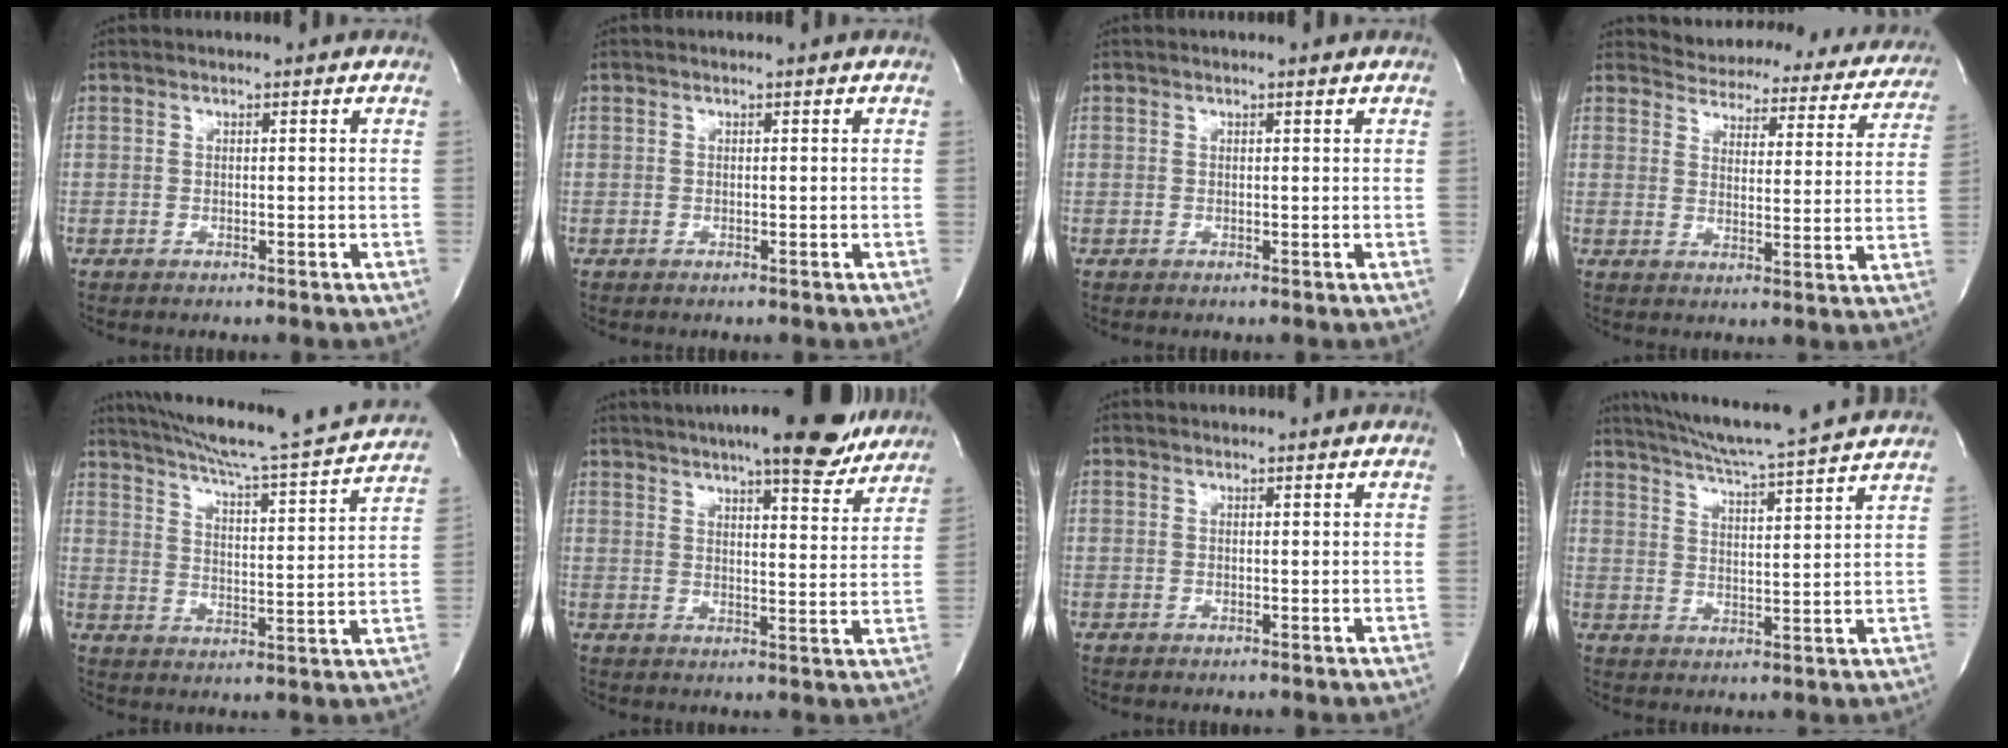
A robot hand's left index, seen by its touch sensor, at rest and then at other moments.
{"total": 0.0}
{"total": 0.0}
{"total": 22.0, "force": [20.7, 6.2, 4.3], "torque": [-0.054, -0.054, 0.233]}
{"total": 21.3, "force": [19.5, 0.2, 8.7], "torque": [-0.142, -0.035, 0.260]}
{"total": 19.2, "force": [16.0, 3.5, 9.9], "torque": [-0.143, 0.006, 0.202]}
{"total": 1.7, "force": [1.7, 0.3, 0.3], "torque": [-0.010, 0.014, 0.018]}
{"total": 16.9, "force": [15.5, -0.9, 6.8], "torque": [-0.126, -0.013, 0.212]}